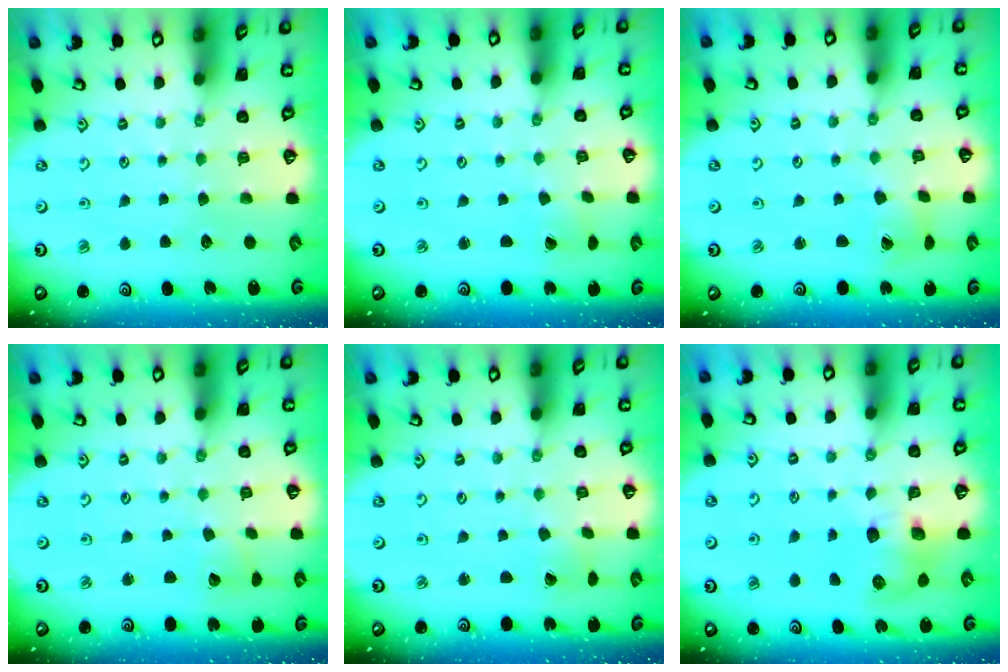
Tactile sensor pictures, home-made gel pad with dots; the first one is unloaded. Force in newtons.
{"total": 0.0}
{"total": 2.2, "press": 2.2, "slide": 0.4}
{"total": 3.4, "press": 3.3, "slide": 0.2}
{"total": 0.8, "press": 0.8, "slide": 0.1}
{"total": 7.5, "press": 7.5, "slide": 0.4}